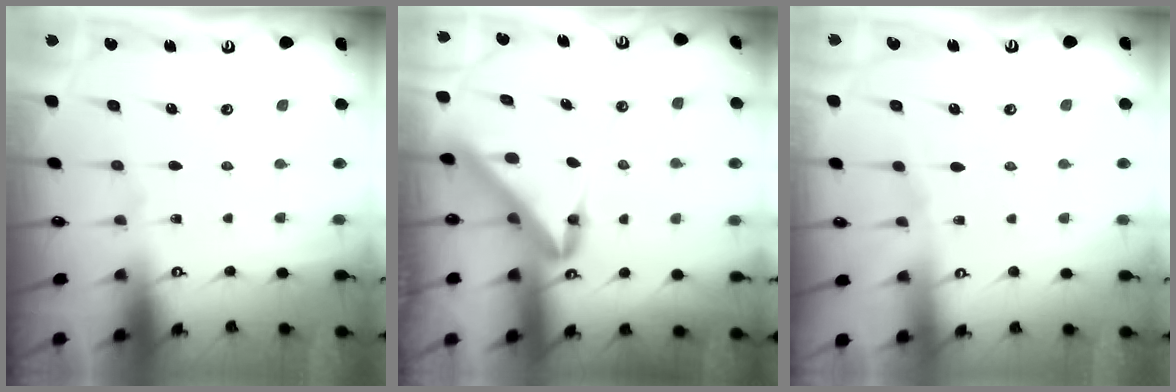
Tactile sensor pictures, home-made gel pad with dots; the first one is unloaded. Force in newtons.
{"total": 4.6, "press": 4.6, "slide": 0.4}
{"total": 2.4, "press": 2.4, "slide": 0.4}